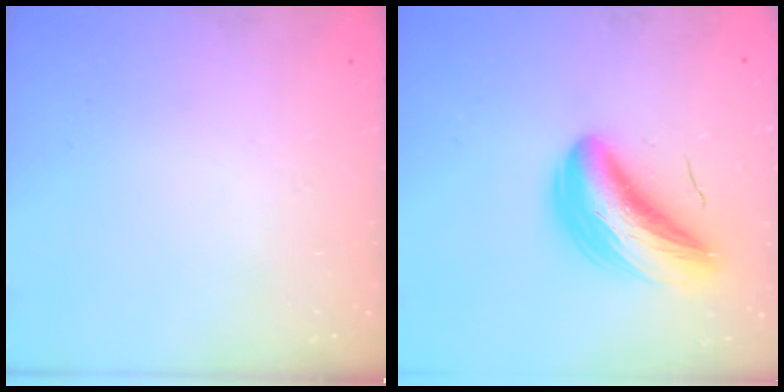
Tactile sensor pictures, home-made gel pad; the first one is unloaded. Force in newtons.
{"total": 10.9, "press": 10.6, "slide": 2.4}